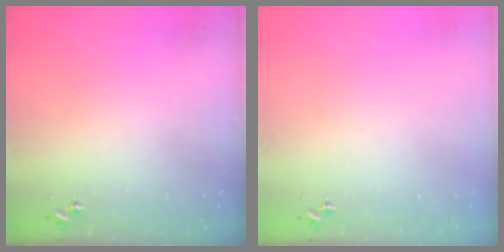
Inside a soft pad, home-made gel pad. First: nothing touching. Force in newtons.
{"total": 0.0}